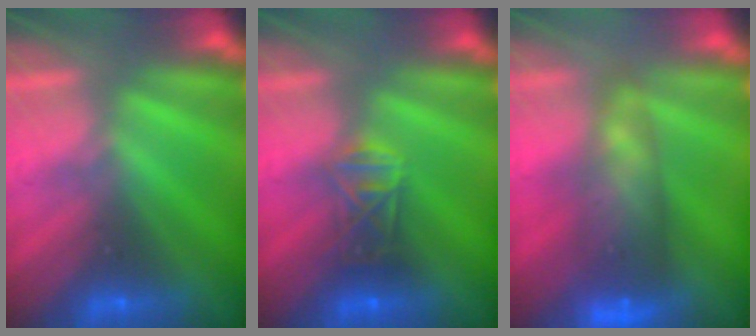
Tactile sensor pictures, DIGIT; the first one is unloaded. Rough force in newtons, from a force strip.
{"total": 2.6}
{"total": 7.4}